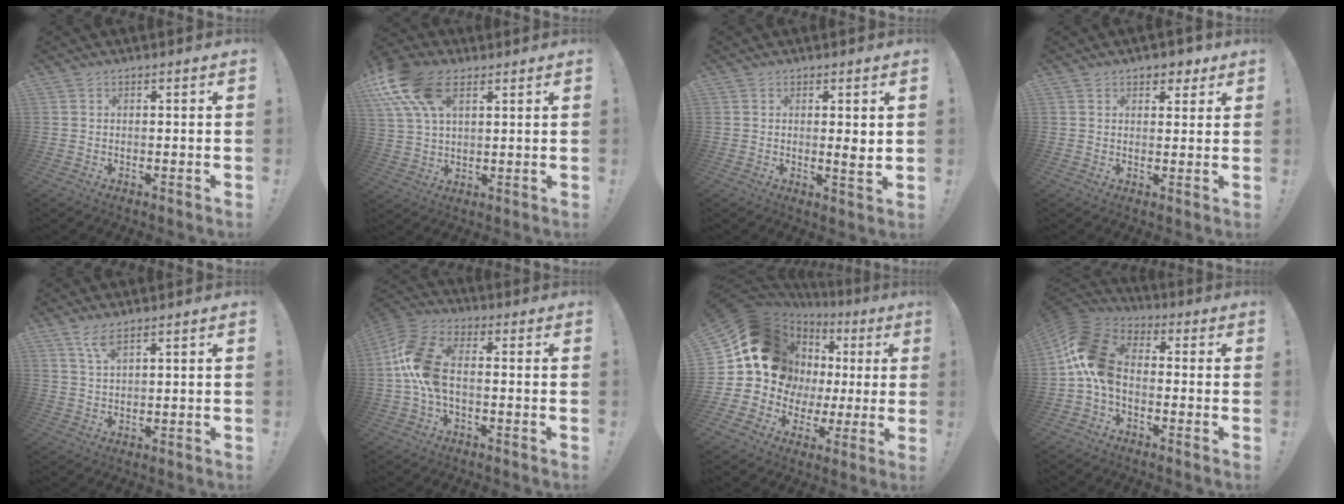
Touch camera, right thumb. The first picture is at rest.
{"total": 15.7, "force": [7.5, 9.0, 10.5], "torque": [-0.204, -0.023, 0.139]}
{"total": 2.7, "force": [0.8, 0.3, 2.6], "torque": [-0.028, -0.014, 0.008]}
{"total": 3.9, "force": [2.5, 2.7, 1.4], "torque": [-0.003, -0.013, 0.041]}
{"total": 4.2, "force": [2.8, 0.6, 3.1], "torque": [-0.060, -0.012, 0.048]}
{"total": 12.6, "force": [-0.9, 7.0, 10.4], "torque": [-0.222, 0.012, -0.014]}
{"total": 18.5, "force": [5.3, 15.6, 8.4], "torque": [-0.118, -0.039, 0.133]}
{"total": 14.4, "force": [-1.5, 9.6, 10.6], "torque": [-0.199, 0.026, -0.023]}